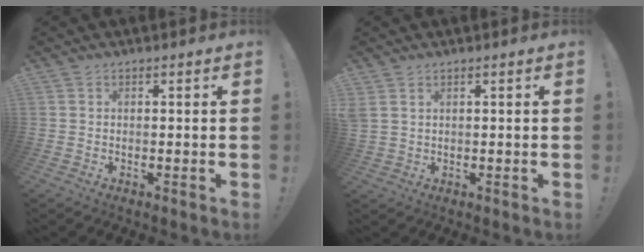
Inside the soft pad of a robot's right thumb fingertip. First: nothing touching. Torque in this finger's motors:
{"motor_torque": [0.20, 0.22, 0.67, 0.18, 0.07]}